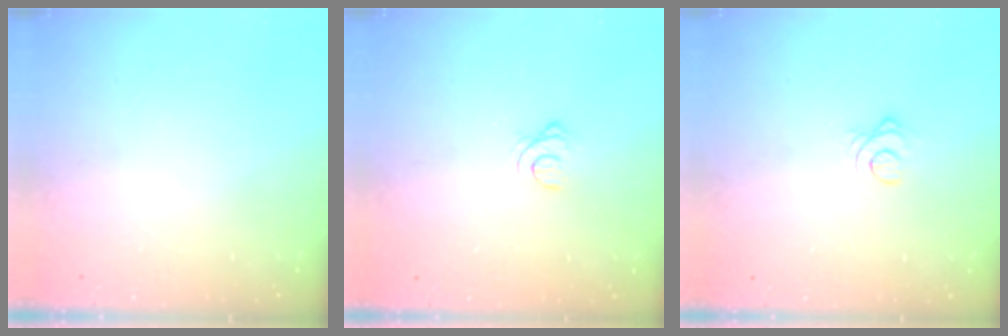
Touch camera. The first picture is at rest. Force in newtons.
{"total": 2.1, "press": 2.1, "slide": 0.3}
{"total": 2.6, "press": 2.6, "slide": 0.3}